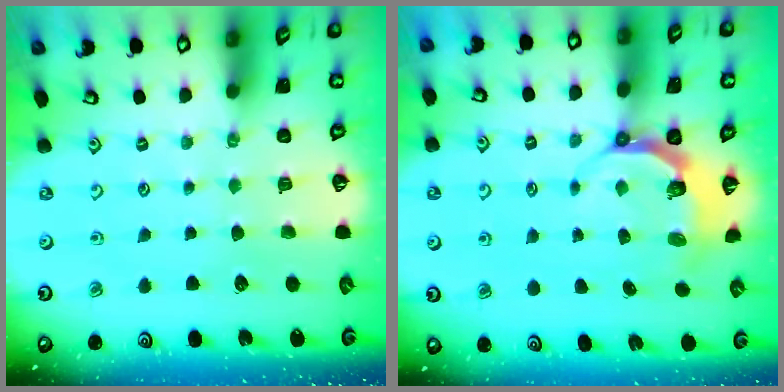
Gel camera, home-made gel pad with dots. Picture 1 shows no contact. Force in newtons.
{"total": 6.2, "press": 5.3, "slide": 3.3}